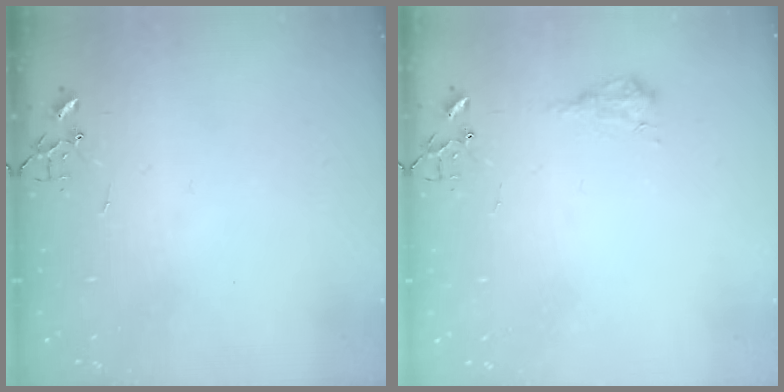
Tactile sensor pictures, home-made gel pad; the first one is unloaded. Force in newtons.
{"total": 8.5, "press": 8.5, "slide": 0.8}